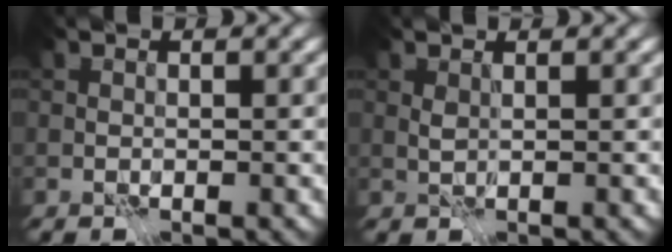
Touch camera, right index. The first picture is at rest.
{"total": 0.5, "force": [0.3, -0.2, 0.4], "torque": [-0.011, -0.002, 0.007]}